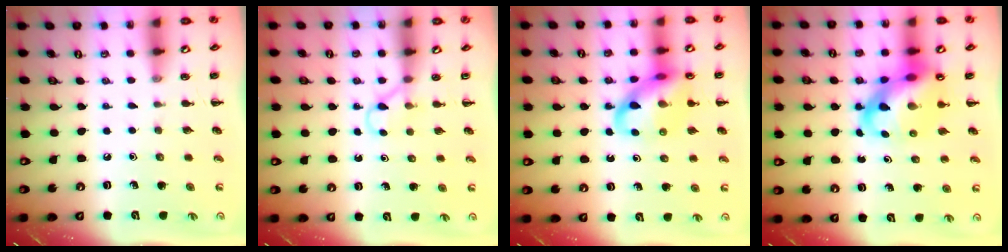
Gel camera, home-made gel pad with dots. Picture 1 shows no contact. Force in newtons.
{"total": 2.9, "press": 2.8, "slide": 0.9}
{"total": 14.4, "press": 14.2, "slide": 2.3}
{"total": 14.4, "press": 13.9, "slide": 3.9}